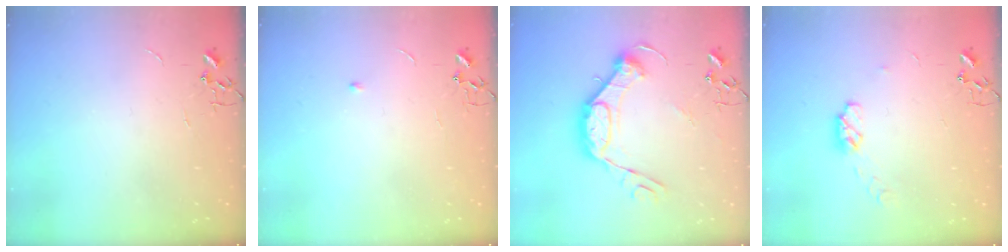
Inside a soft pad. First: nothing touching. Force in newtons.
{"total": 3.4, "press": 3.3, "slide": 0.6}
{"total": 15.0, "press": 14.9, "slide": 0.6}
{"total": 6.1, "press": 6.1, "slide": 0.3}